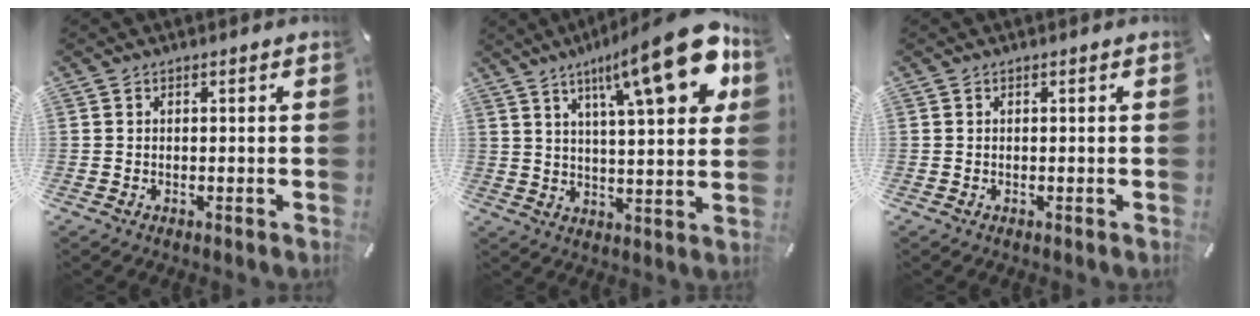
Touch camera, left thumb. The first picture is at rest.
{"total": 21.5, "force": [11.0, 5.6, 17.6], "torque": [-0.264, -0.055, 0.164]}
{"total": 0.0}